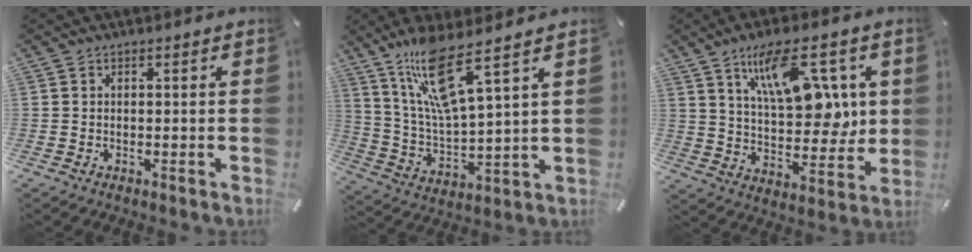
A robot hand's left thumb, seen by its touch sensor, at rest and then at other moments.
{"total": 14.7, "force": [10.1, 2.3, 10.4], "torque": [-0.226, -0.041, 0.170]}
{"total": 16.9, "force": [8.3, 8.3, 12.1], "torque": [-0.188, -0.025, 0.143]}